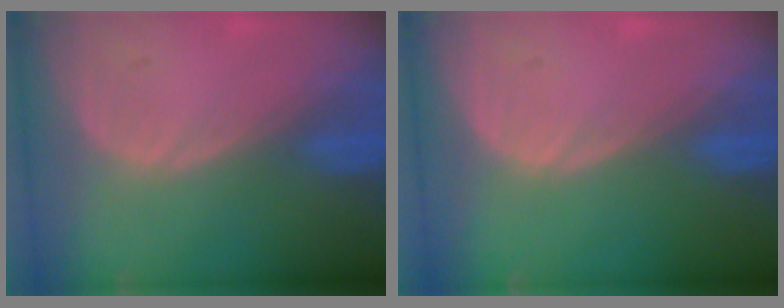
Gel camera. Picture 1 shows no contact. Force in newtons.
{"total": 0.0}